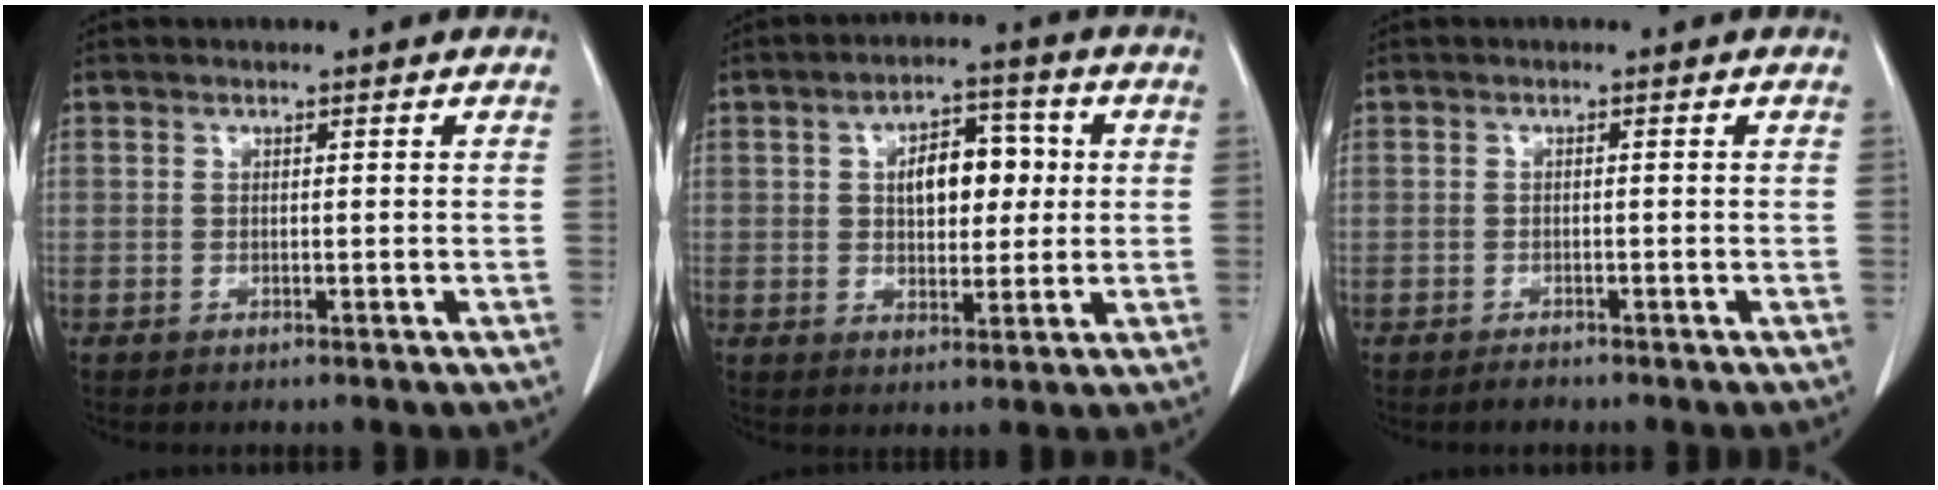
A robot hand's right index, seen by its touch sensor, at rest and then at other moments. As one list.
[{"total": 8.1, "force": [1.3, 4.3, 6.7], "torque": [-0.107, 0.018, 0.023]}, {"total": 1.3, "force": [-1.1, 0.5, 0.3], "torque": [-0.007, 0.000, -0.016]}]